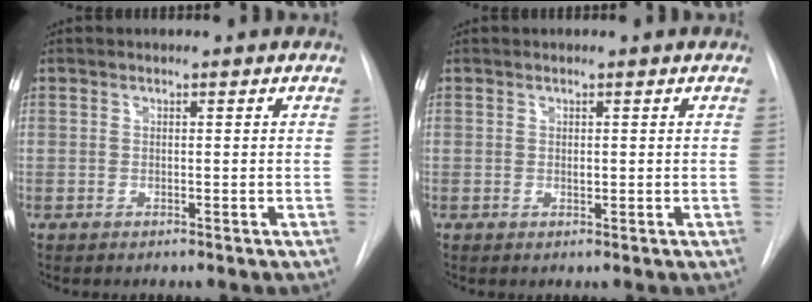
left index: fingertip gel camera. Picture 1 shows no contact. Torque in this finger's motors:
{"motor_torque": [0.37, -0.29, 0.00, 0.00]}